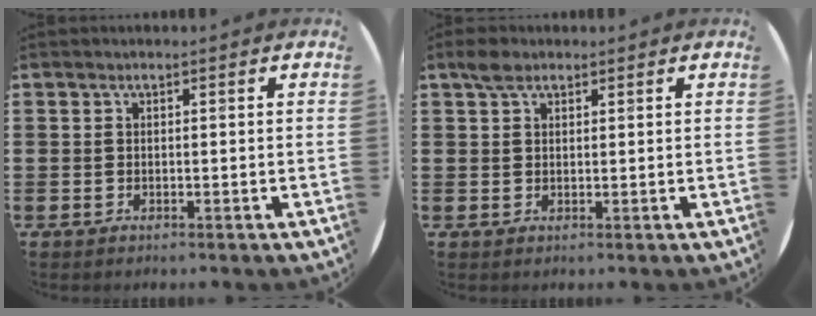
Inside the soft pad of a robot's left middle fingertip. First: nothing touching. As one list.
[{"total": 2.2, "force": [1.7, 1.0, 0.9], "torque": [-0.013, 0.003, 0.029]}]